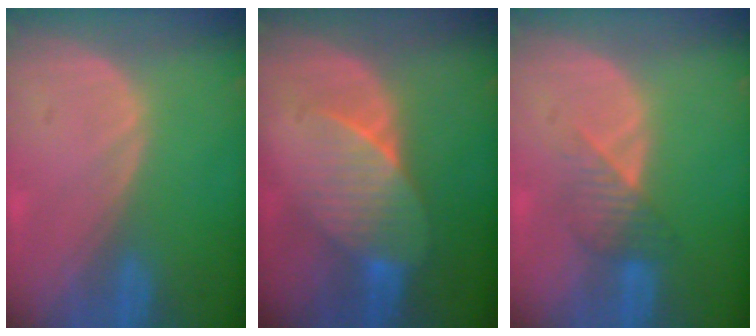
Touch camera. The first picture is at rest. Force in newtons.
{"total": 7.3, "press": 6.9, "slide": 2.5}
{"total": 3.6, "press": 3.4, "slide": 1.4}